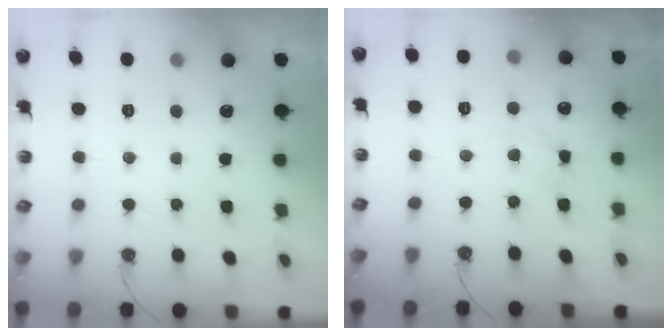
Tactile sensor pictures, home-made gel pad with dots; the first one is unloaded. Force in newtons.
{"total": 6.7, "press": 6.7, "slide": 0.6}